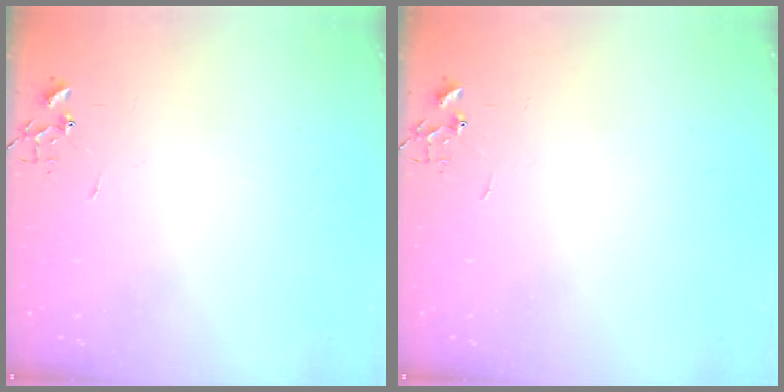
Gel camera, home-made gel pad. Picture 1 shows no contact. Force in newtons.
{"total": 0.0}